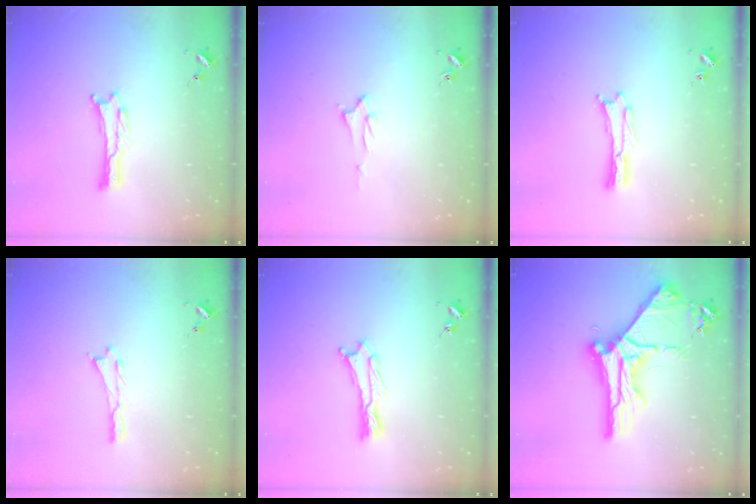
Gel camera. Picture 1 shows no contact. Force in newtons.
{"total": 1.9, "press": 1.9, "slide": 0.1}
{"total": 0.0}
{"total": 0.0}
{"total": 0.7, "press": 0.6, "slide": 0.2}
{"total": 10.4, "press": 10.3, "slide": 1.3}